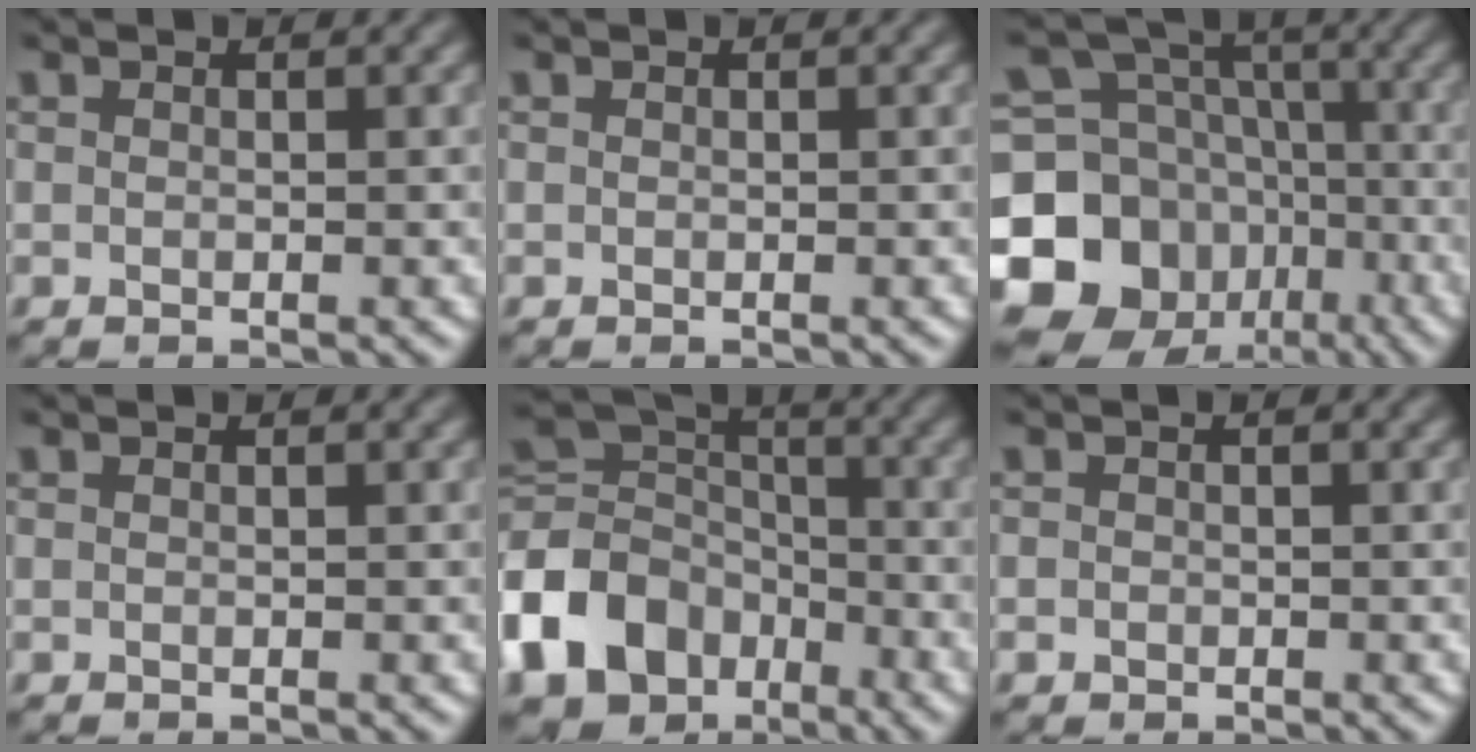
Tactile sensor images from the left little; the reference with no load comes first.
{"total": 0.0}
{"total": 14.5, "force": [-5.7, 12.0, 5.8], "torque": [-0.133, -0.019, -0.109]}
{"total": 0.0}
{"total": 10.3, "force": [-4.4, 7.9, 5.0], "torque": [-0.121, 0.002, -0.104]}
{"total": 0.6, "force": [-0.2, 0.5, 0.1], "torque": [0.001, -0.004, -0.005]}